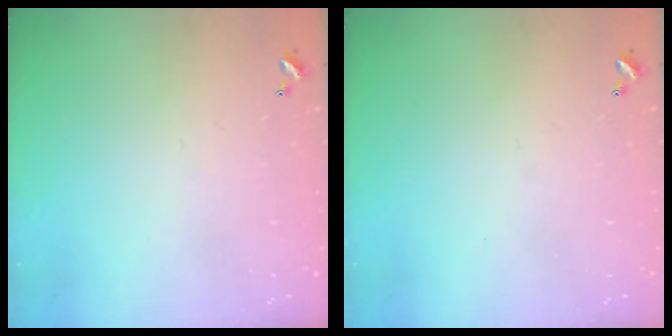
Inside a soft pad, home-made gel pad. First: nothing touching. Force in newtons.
{"total": 0.0}